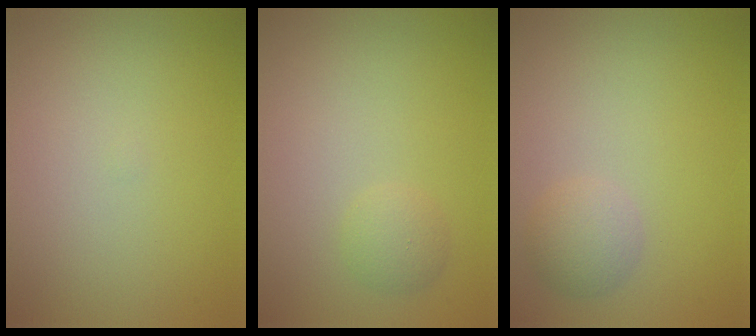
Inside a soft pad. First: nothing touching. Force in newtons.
{"total": 1.4, "press": 1.4, "slide": 0.1}
{"total": 2.1, "press": 2.1, "slide": 0.0}